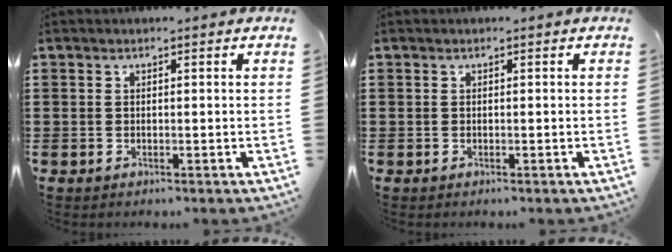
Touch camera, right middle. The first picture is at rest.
{"total": 0.0}